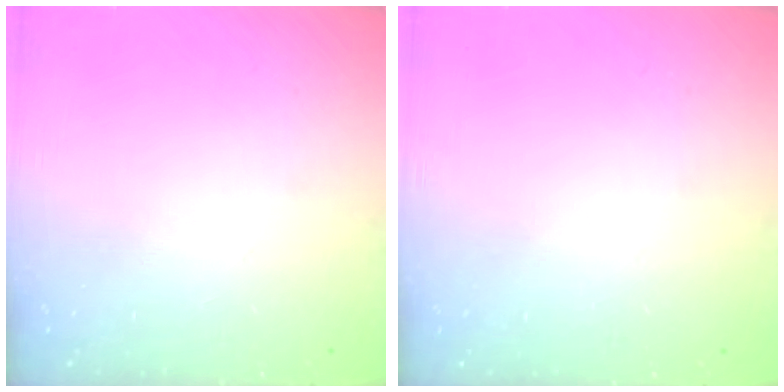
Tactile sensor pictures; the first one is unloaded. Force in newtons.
{"total": 2.4, "press": 2.4, "slide": 0.2}